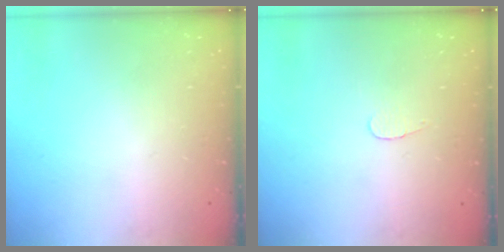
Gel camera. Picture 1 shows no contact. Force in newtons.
{"total": 2.8, "press": 2.8, "slide": 0.3}